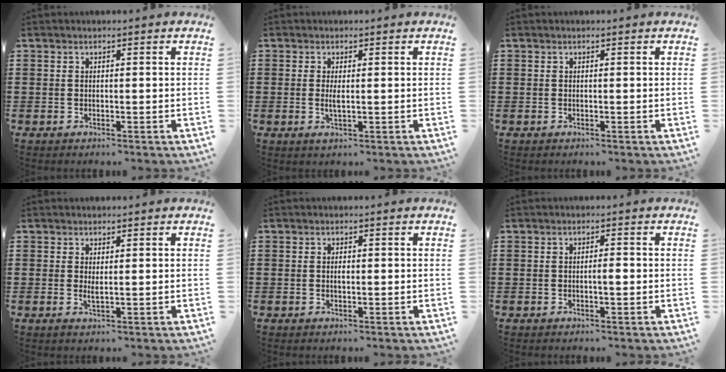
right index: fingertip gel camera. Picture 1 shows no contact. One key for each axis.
{"total": 2.0, "fx": -0.1, "fy": 0.3, "fz": 1.9, "tx": -0.036, "ty": -0.005, "tz": -0.002}
{"total": 0.0}
{"total": 1.2, "fx": 0.2, "fy": 0.0, "fz": 1.2, "tx": -0.024, "ty": -0.004, "tz": 0.004}
{"total": 1.0, "fx": -0.1, "fy": 0.2, "fz": 0.9, "tx": -0.021, "ty": -0.005, "tz": -0.002}
{"total": 1.5, "fx": -0.3, "fy": 0.4, "fz": 1.4, "tx": -0.028, "ty": 0.001, "tz": -0.006}